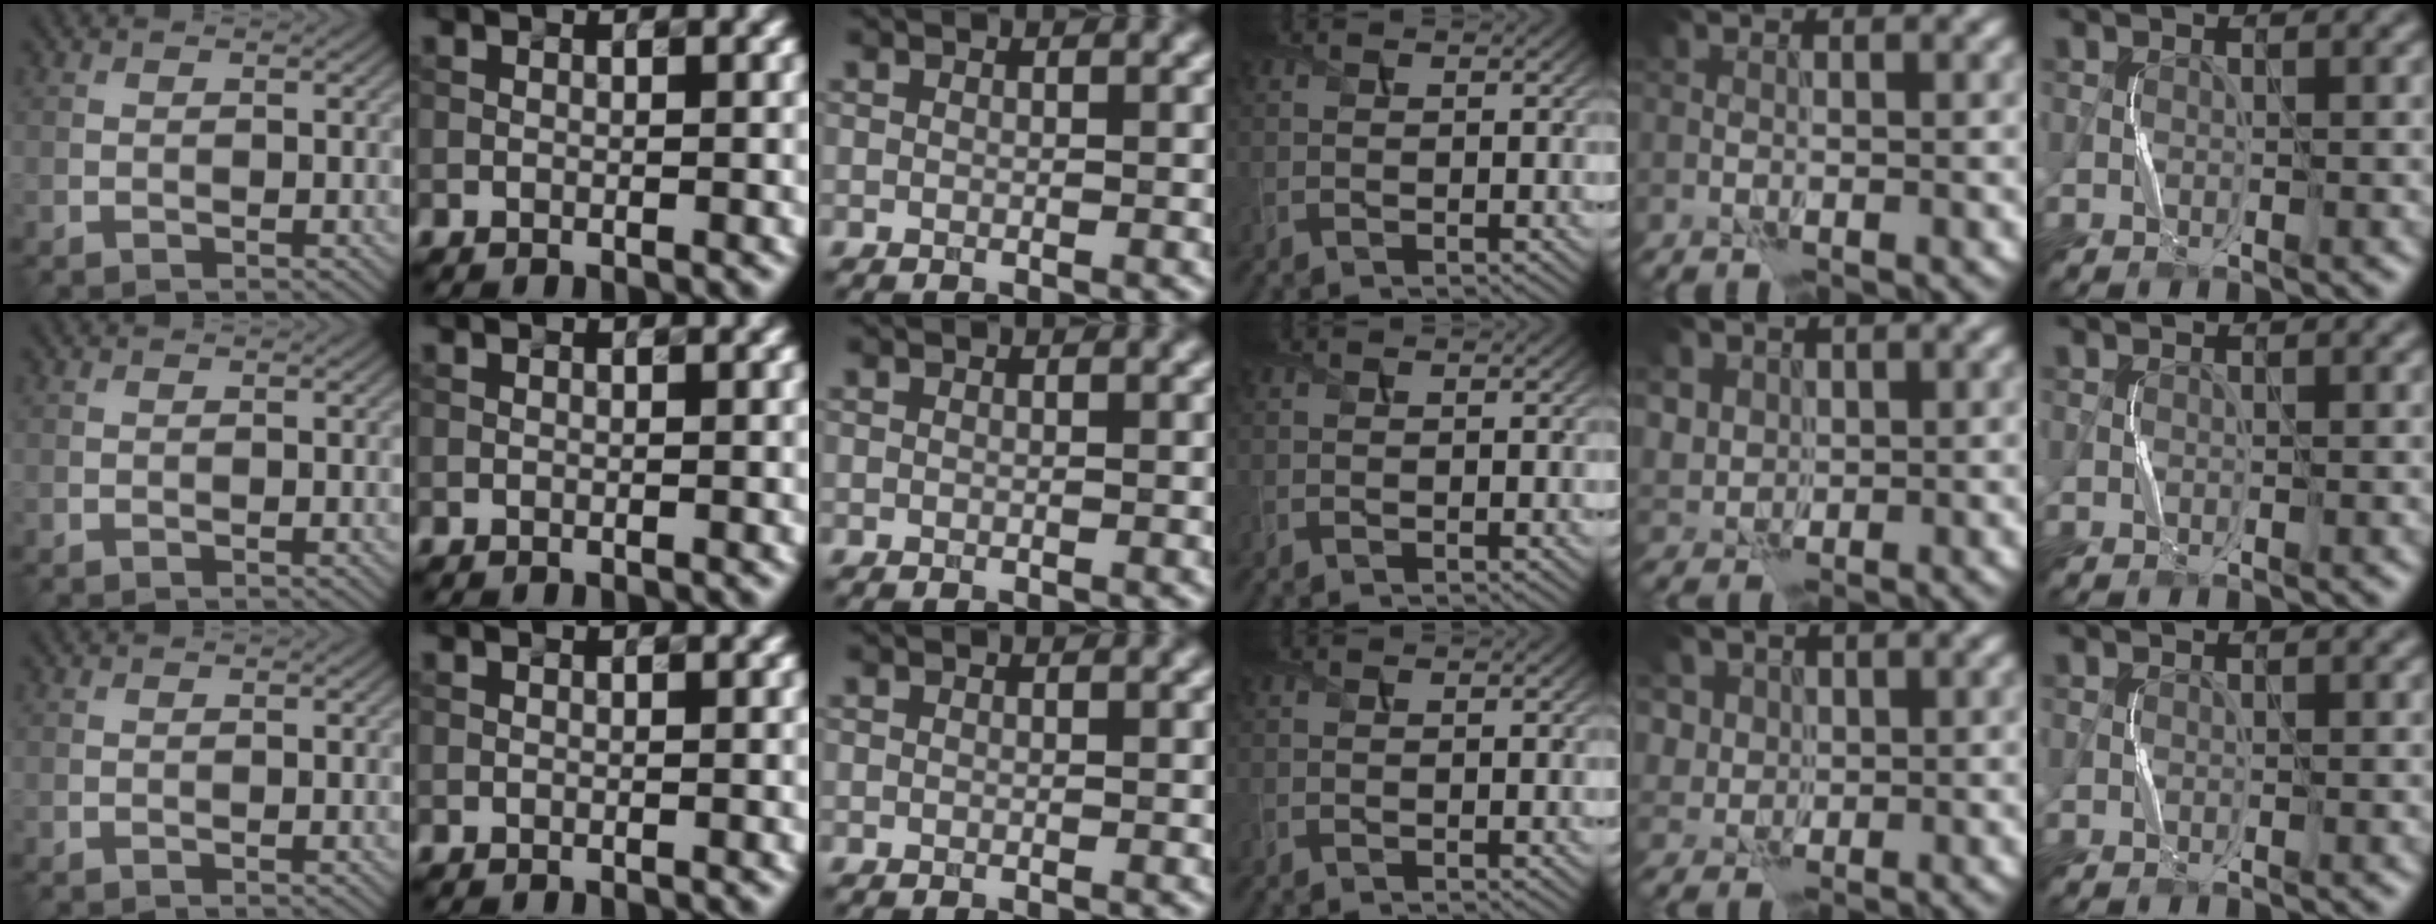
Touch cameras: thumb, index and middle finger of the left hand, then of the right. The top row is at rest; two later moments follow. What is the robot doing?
{"motion": "press", "object": "toy piano key"}